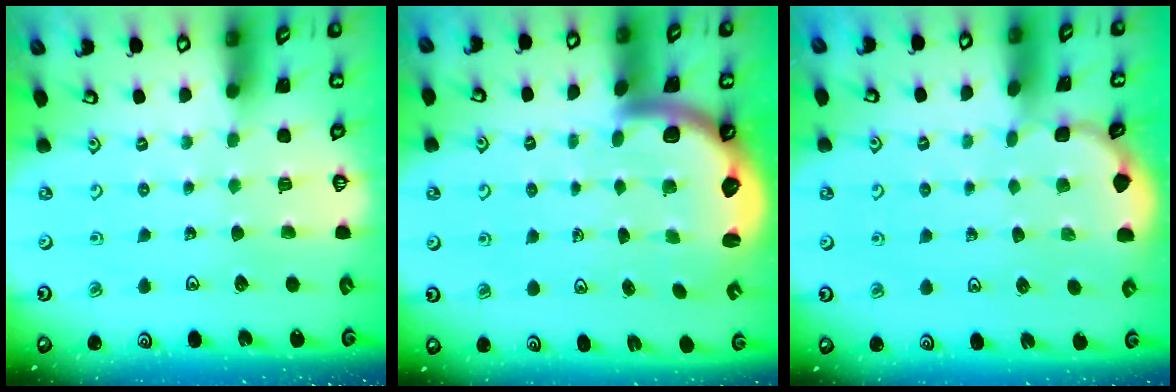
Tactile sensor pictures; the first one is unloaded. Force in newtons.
{"total": 3.0, "press": 2.9, "slide": 0.4}
{"total": 1.3, "press": 1.3, "slide": 0.1}